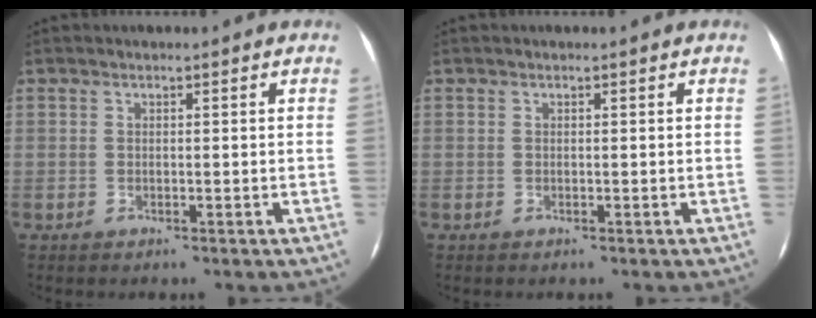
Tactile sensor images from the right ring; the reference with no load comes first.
{"total": 0.0}